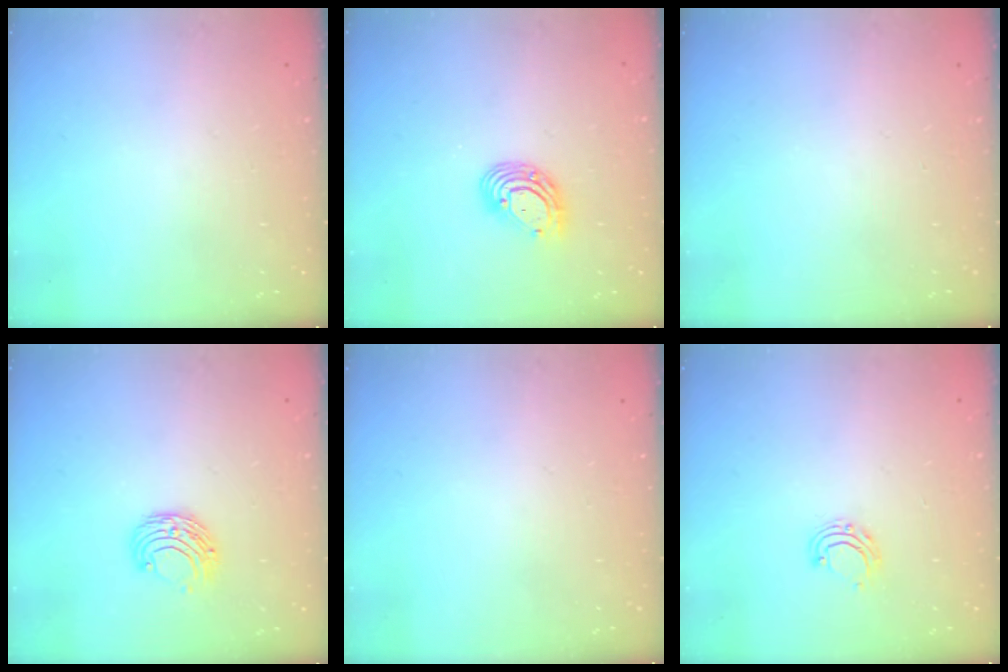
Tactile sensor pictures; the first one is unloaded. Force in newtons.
{"total": 9.6, "press": 9.4, "slide": 1.9}
{"total": 0.0}
{"total": 7.5, "press": 7.5, "slide": 0.7}
{"total": 0.0}
{"total": 6.6, "press": 6.6, "slide": 0.7}